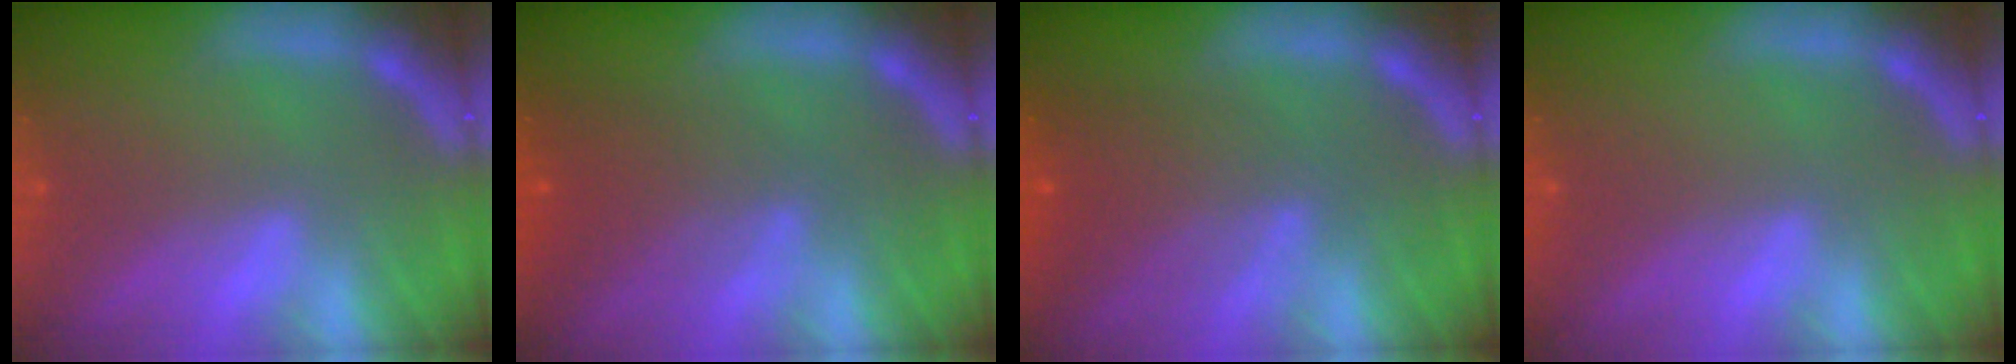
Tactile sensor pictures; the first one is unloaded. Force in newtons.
{"total": 4.1}
{"total": 5.1}
{"total": 0.0}